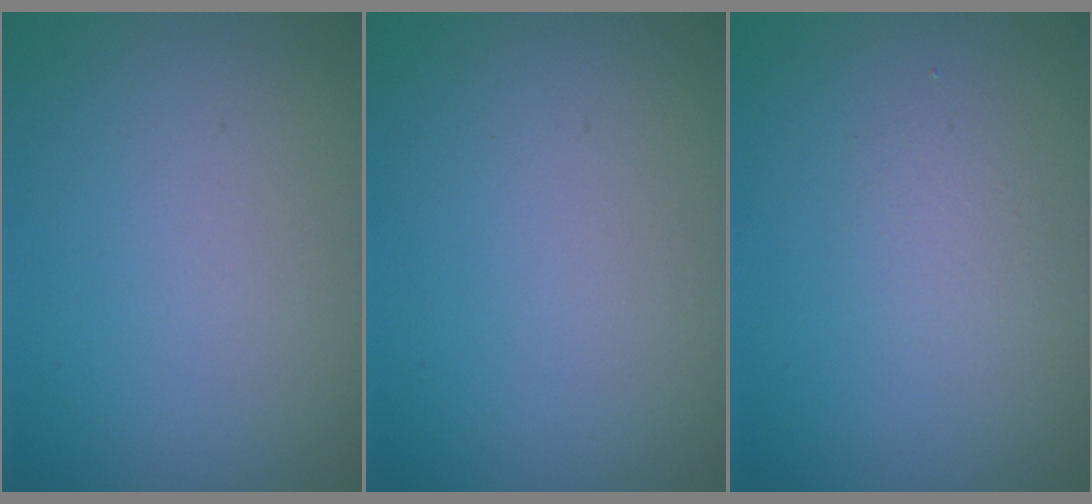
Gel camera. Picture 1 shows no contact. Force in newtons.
{"total": 0.0}
{"total": 1.3, "press": 1.3, "slide": 0.1}